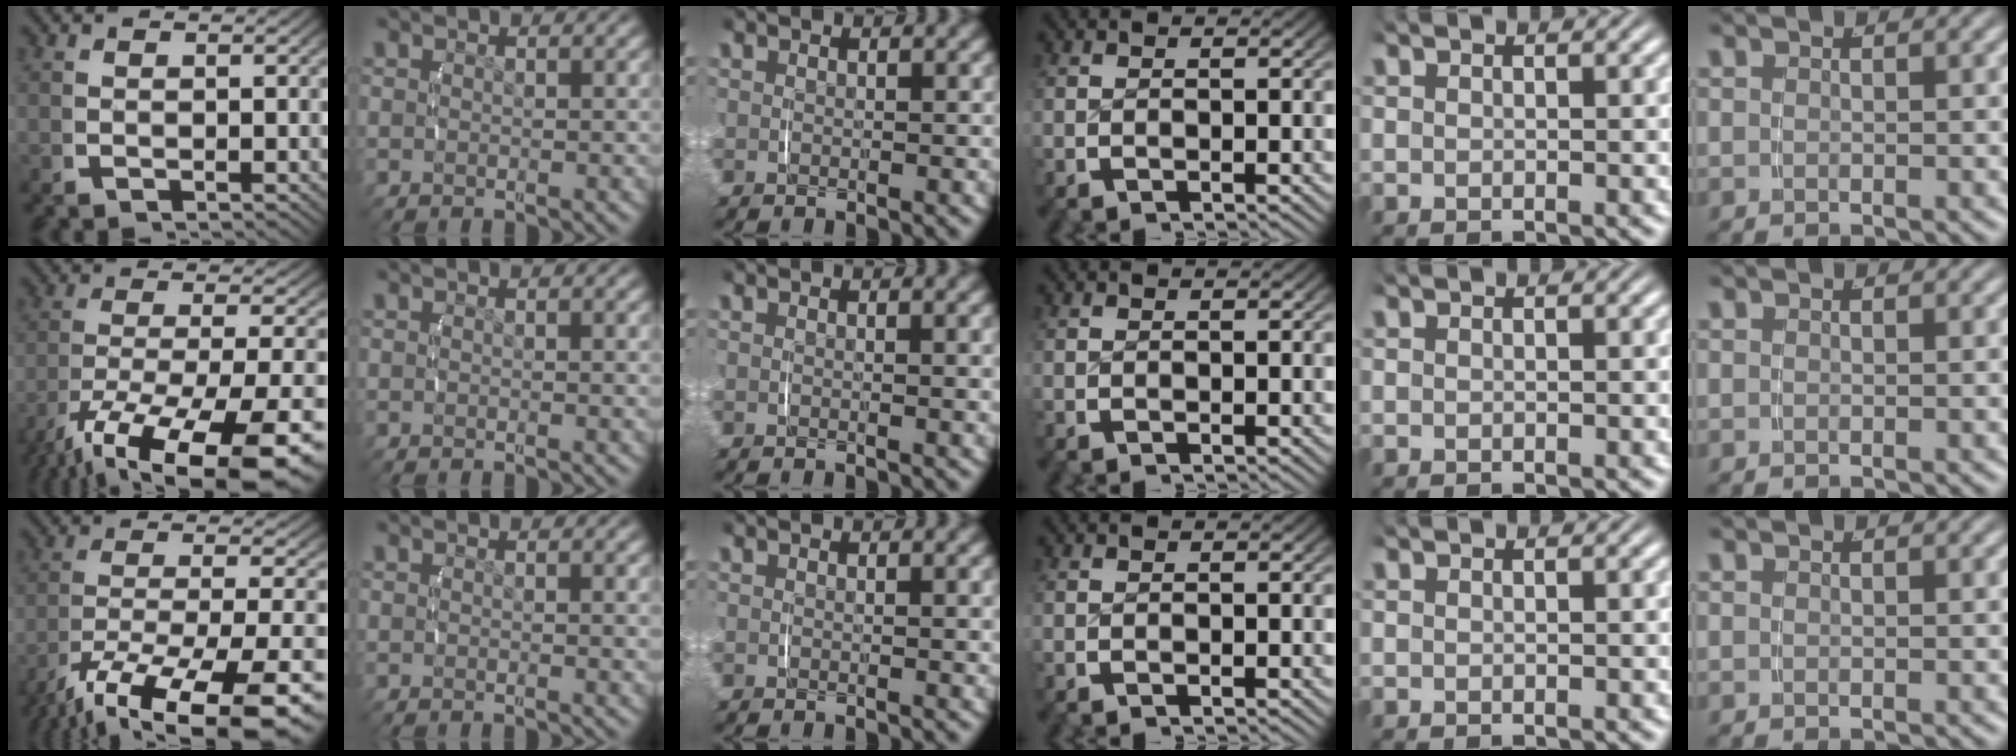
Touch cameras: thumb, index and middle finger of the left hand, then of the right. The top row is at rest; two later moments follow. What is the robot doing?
{"motion": "lift_and_place", "object": "glasses case"}